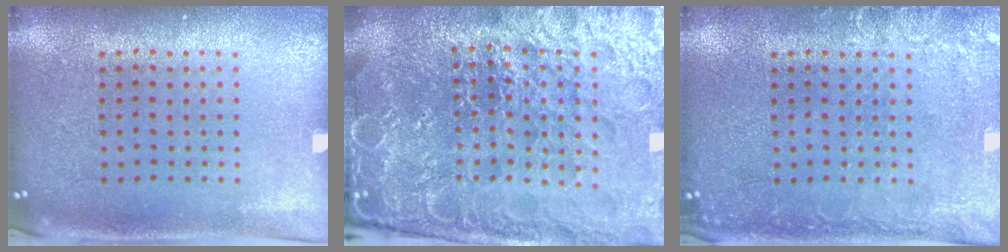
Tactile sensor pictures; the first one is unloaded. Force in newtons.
{"total": 6.2, "press": 5.6, "slide": 2.6}
{"total": 2.6, "press": 2.6, "slide": 0.3}